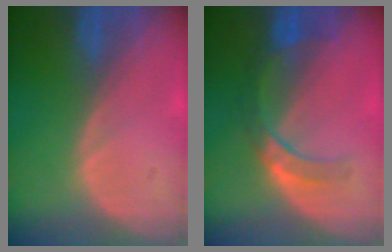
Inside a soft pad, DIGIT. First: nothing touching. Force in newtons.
{"total": 5.0, "press": 4.9, "slide": 1.0}